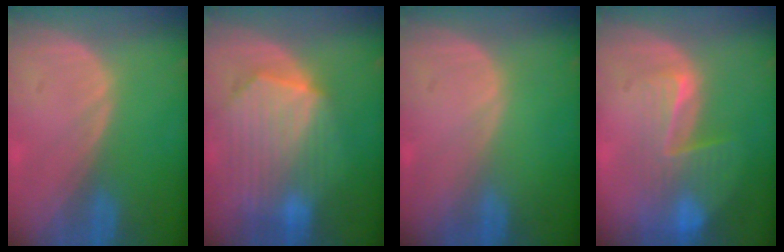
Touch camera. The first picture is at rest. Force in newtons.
{"total": 10.3, "press": 8.9, "slide": 5.3}
{"total": 0.0}
{"total": 8.4, "press": 7.2, "slide": 4.3}